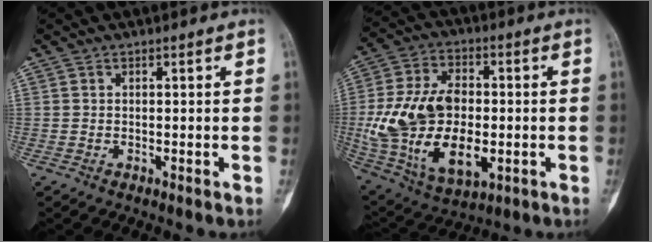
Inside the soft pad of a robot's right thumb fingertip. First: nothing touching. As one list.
[{"total": 22.0, "force": [-1.6, 13.1, 17.6], "torque": [-0.334, 0.001, -0.012]}]